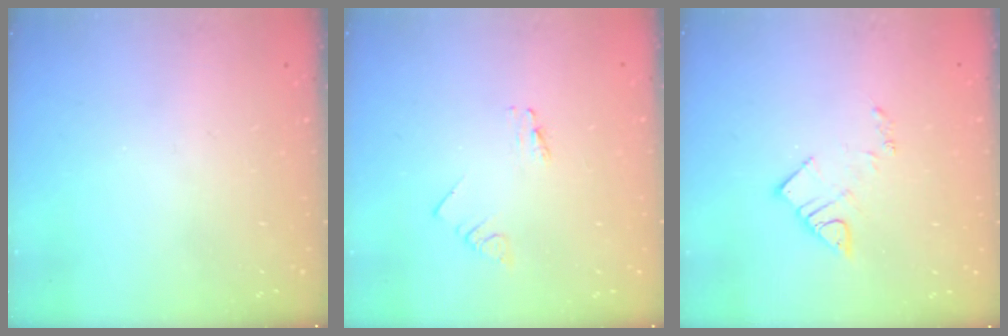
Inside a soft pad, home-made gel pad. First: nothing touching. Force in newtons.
{"total": 0.6, "press": 0.6, "slide": 0.1}
{"total": 7.5, "press": 7.5, "slide": 0.7}